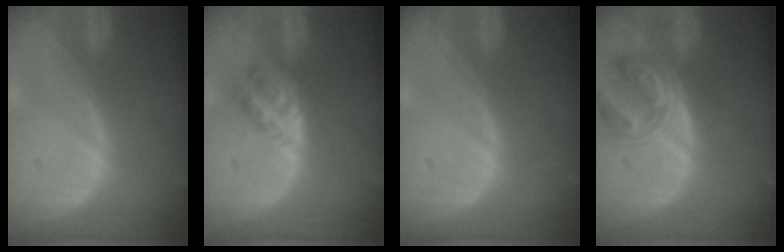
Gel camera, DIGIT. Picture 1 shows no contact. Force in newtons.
{"total": 4.7, "press": 4.1, "slide": 2.2}
{"total": 0.0}
{"total": 6.6, "press": 6.4, "slide": 1.7}